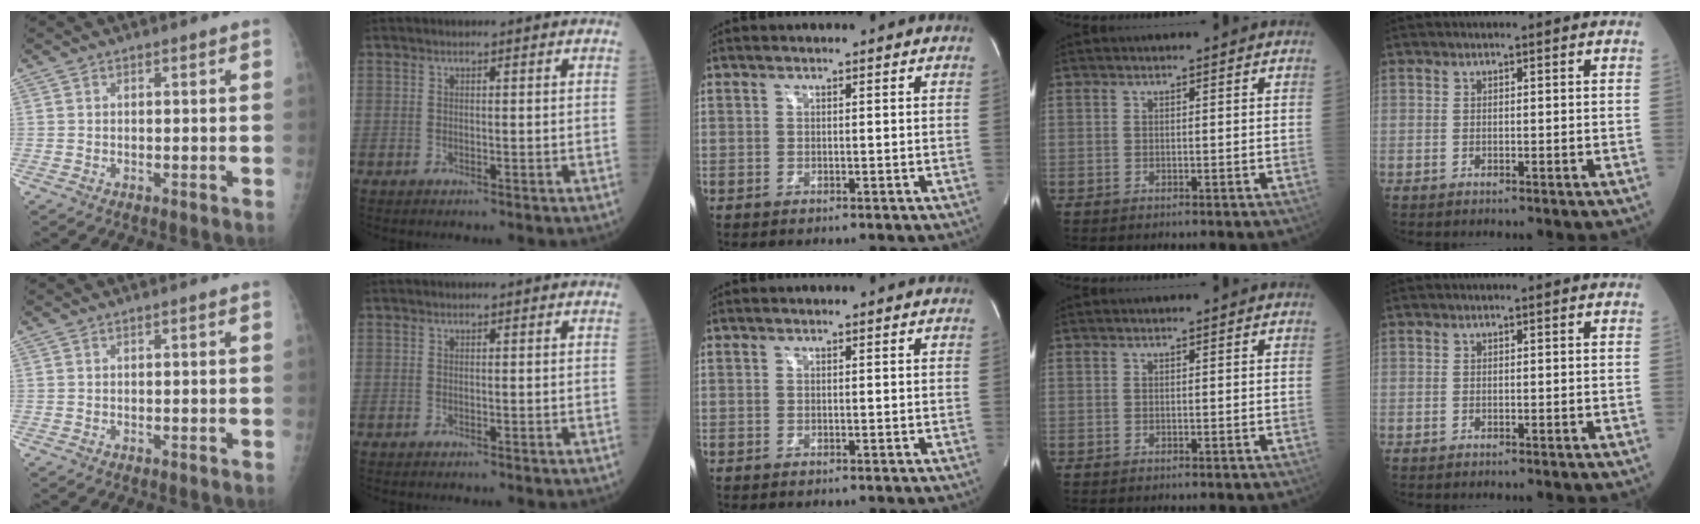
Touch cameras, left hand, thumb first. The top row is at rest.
{}